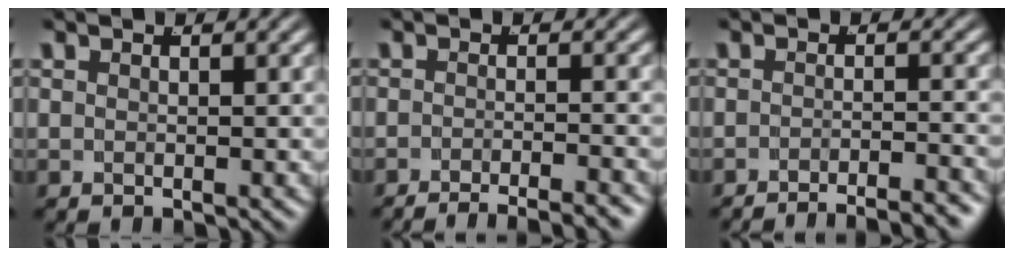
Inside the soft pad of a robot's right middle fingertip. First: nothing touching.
{"total": 5.8, "force": [-5.5, 0.9, 1.7], "torque": [-0.009, -0.006, -0.087]}
{"total": 6.3, "force": [-6.1, 0.7, 1.5], "torque": [-0.001, -0.007, -0.096]}